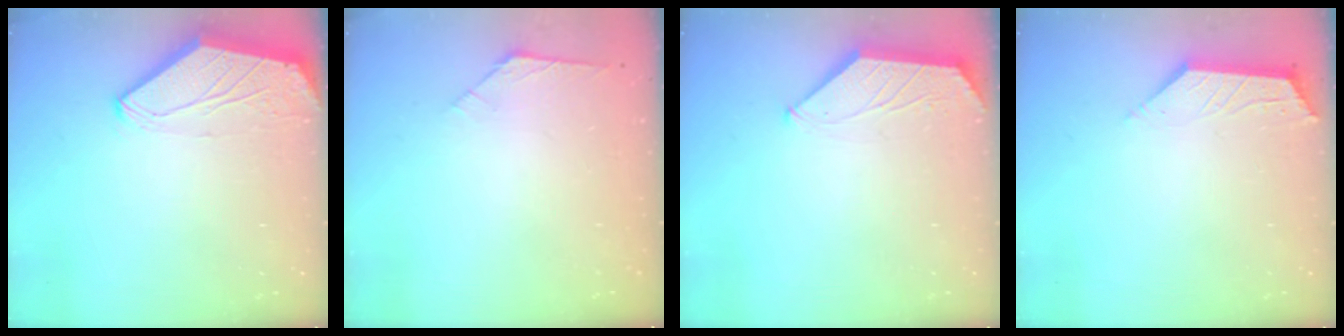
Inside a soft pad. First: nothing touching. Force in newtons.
{"total": 2.5, "press": 2.4, "slide": 0.7}
{"total": 1.6, "press": 1.6, "slide": 0.3}
{"total": 3.0, "press": 3.0, "slide": 0.6}